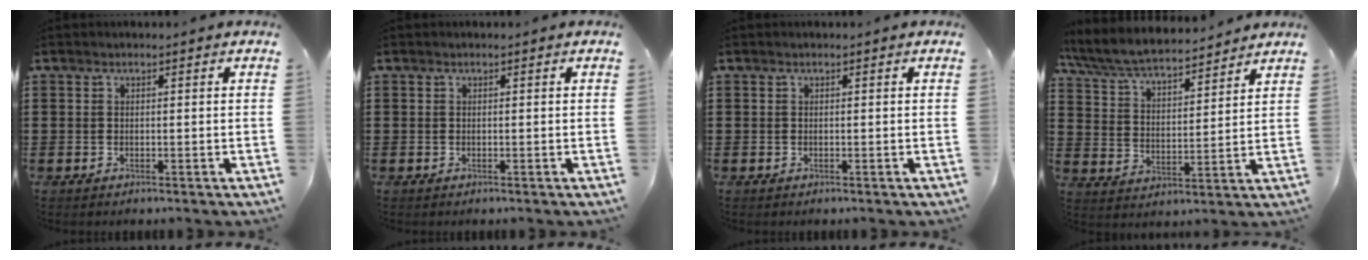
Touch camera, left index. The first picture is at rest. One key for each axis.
{"total": 0.0}
{"total": 0.0}
{"total": 6.9, "fx": 6.5, "fy": 0.8, "fz": 2.2, "tx": -0.071, "ty": -0.033, "tz": 0.112}